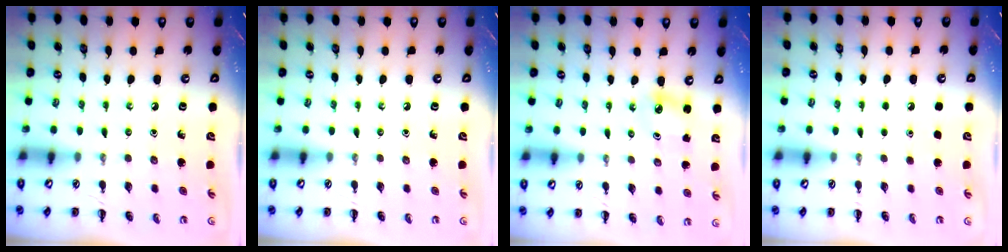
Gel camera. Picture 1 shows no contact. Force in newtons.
{"total": 0.0}
{"total": 3.2, "press": 3.1, "slide": 0.7}
{"total": 1.8, "press": 1.8, "slide": 0.1}